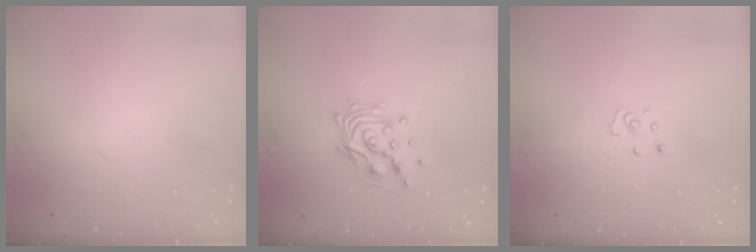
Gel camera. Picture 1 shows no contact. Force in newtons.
{"total": 11.7, "press": 11.7, "slide": 0.9}
{"total": 3.1, "press": 3.1, "slide": 0.2}